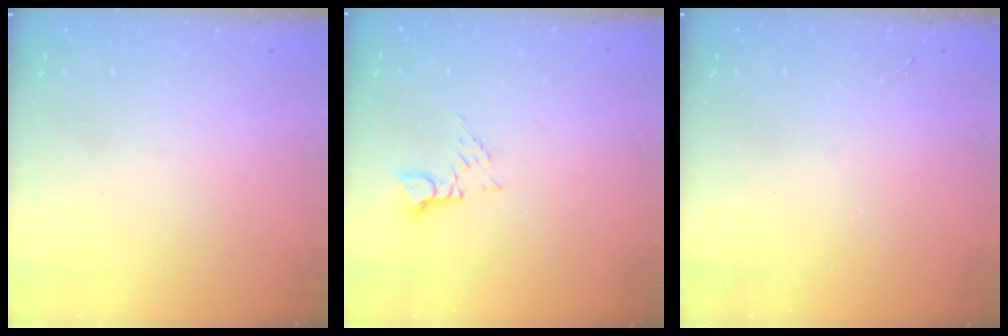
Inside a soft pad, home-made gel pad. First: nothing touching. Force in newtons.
{"total": 2.8, "press": 2.8, "slide": 0.5}
{"total": 1.7, "press": 1.6, "slide": 0.3}